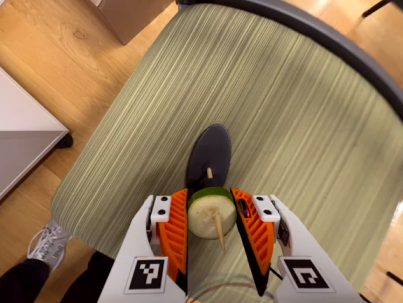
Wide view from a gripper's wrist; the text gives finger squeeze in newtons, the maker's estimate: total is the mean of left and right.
{"total": 10.7, "left": 11.6, "right": 9.8}